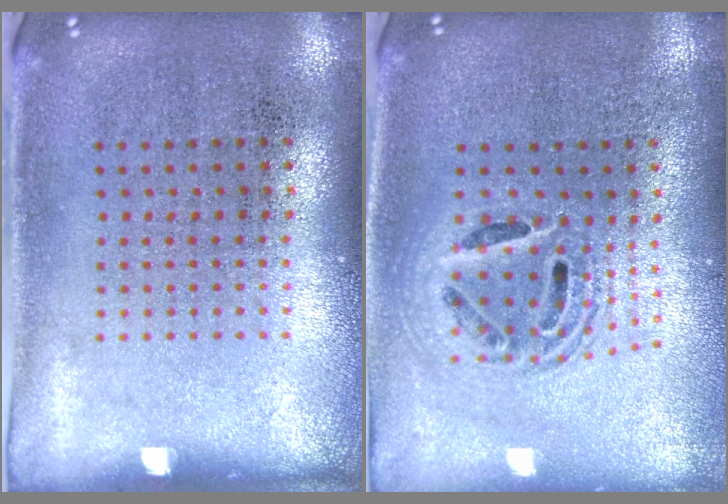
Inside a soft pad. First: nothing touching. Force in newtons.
{"total": 1.7, "press": 1.5, "slide": 1.0}